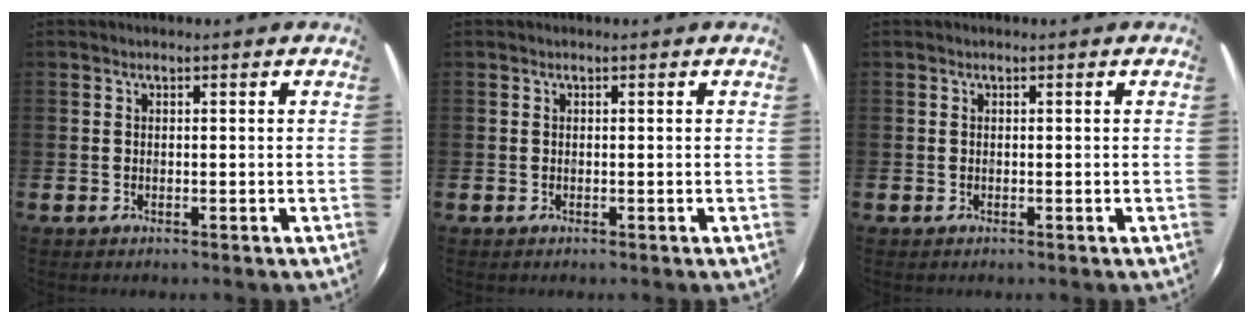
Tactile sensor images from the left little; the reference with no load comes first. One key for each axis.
{"total": 0.0}
{"total": 0.0}